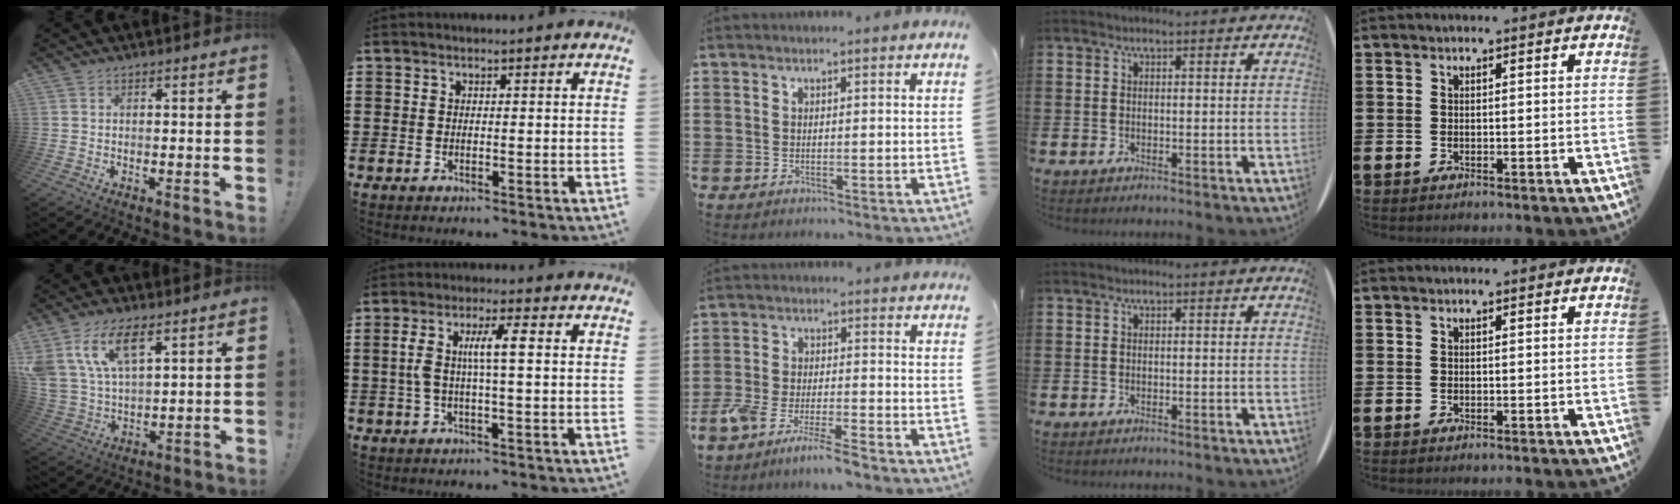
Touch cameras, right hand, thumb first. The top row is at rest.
{"thumb": {"total": 13.7, "force": [8.0, 6.4, 9.2], "torque": [-0.192, -0.030, 0.147]}, "index": {"total": 6.4, "force": [0.5, 1.2, 6.3], "torque": [-0.140, -0.004, -0.003]}, "middle": {"total": 6.0, "force": [-5.3, 0.1, 2.9], "torque": [-0.067, -0.012, -0.103]}}